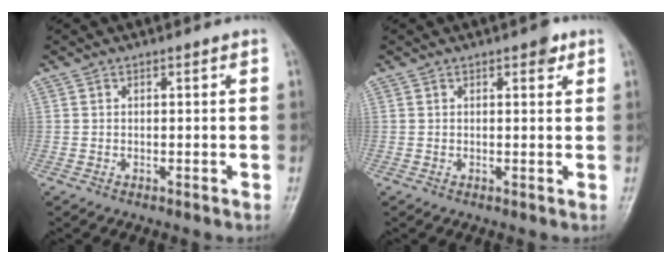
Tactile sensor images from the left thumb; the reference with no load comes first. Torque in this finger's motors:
{"motor_torque": [3.23, 1.29, 0.59, 0.04, 0.04]}